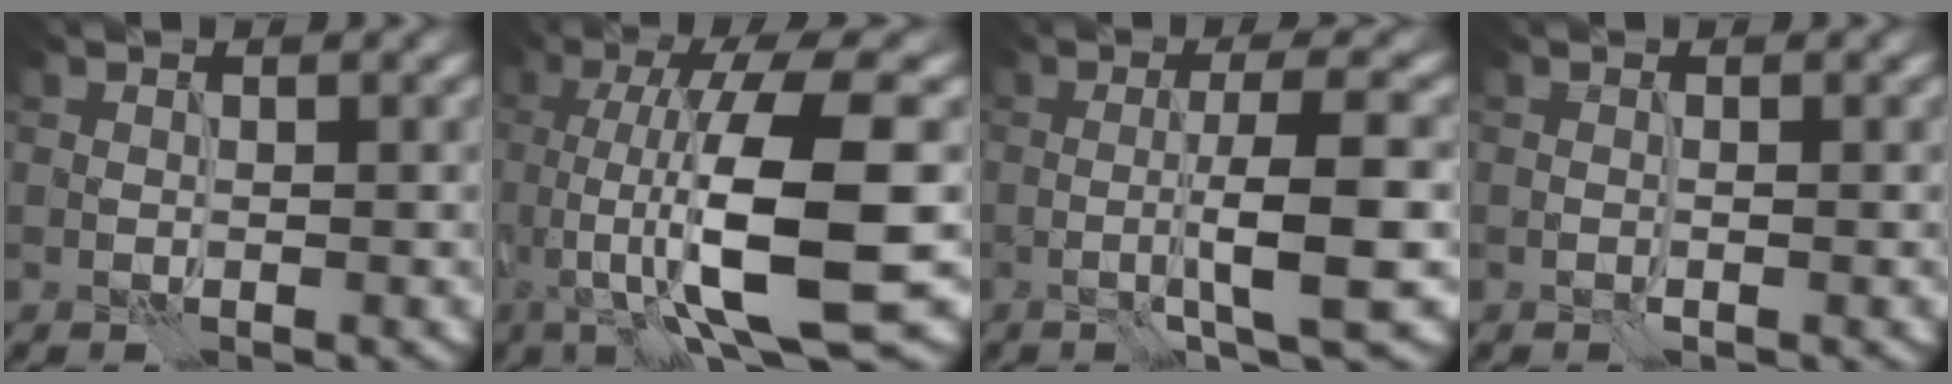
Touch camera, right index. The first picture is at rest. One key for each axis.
{"total": 12.3, "fx": -1.4, "fy": 3.6, "fz": 11.7, "tx": -0.185, "ty": -0.004, "tz": -0.026}
{"total": 6.3, "fx": -0.8, "fy": 1.1, "fz": 6.1, "tx": -0.091, "ty": 0.001, "tz": -0.014}
{"total": 0.0}